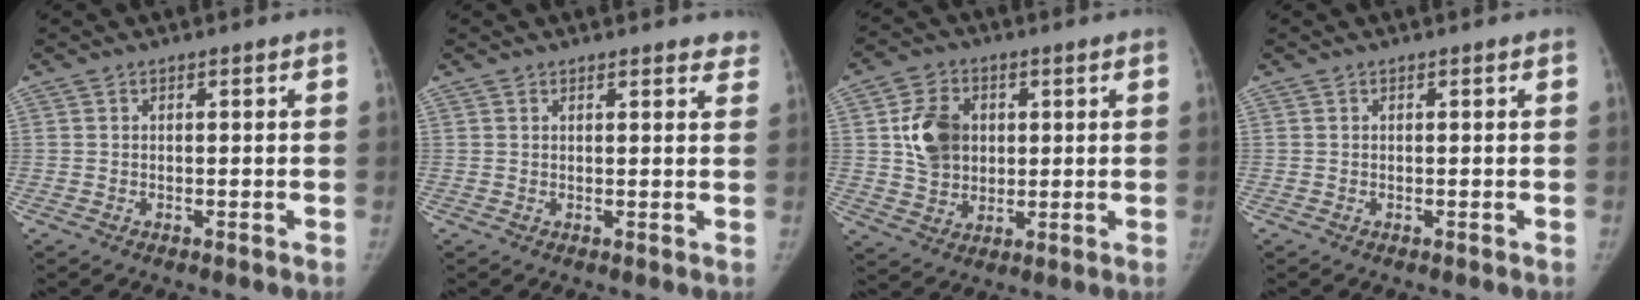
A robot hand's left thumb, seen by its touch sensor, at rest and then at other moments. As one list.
[{"total": 3.9, "force": [3.5, 1.2, 1.2], "torque": [0.011, -0.010, 0.024]}, {"total": 10.0, "force": [1.9, 7.9, 5.8], "torque": [-0.078, -0.005, 0.037]}, {"total": 0.0}]